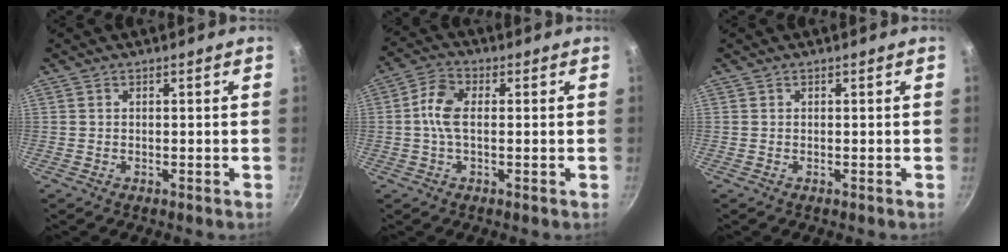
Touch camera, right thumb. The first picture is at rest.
{"total": 6.0, "force": [0.2, 3.1, 5.2], "torque": [-0.115, 0.017, -0.006]}
{"total": 0.0}